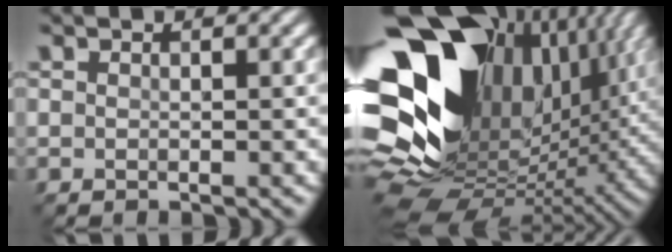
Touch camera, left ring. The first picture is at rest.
{"total": 20.1, "force": [5.3, 13.4, 14.1], "torque": [-0.283, 0.005, 0.118]}